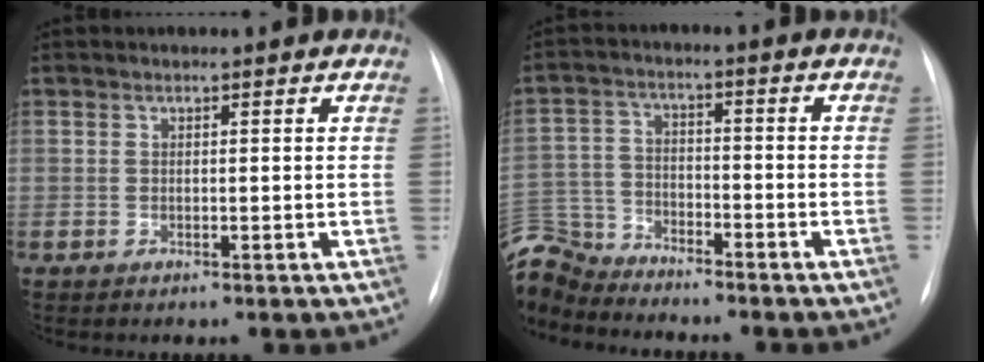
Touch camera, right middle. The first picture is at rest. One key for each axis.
{"total": 11.0, "fx": -10.5, "fy": 3.0, "fz": 1.2, "tx": -0.045, "ty": 0.017, "tz": -0.205}